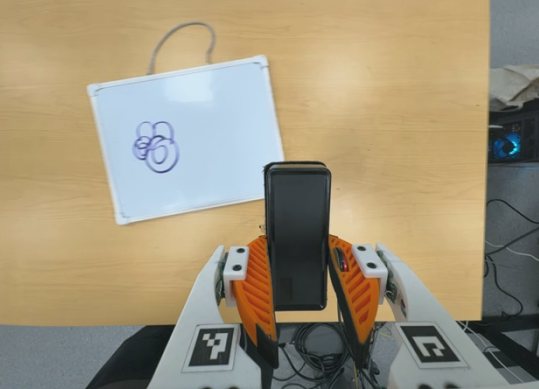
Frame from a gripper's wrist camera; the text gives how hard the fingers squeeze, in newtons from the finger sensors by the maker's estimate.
{"total": 3.9, "left": 2.5, "right": 5.2}